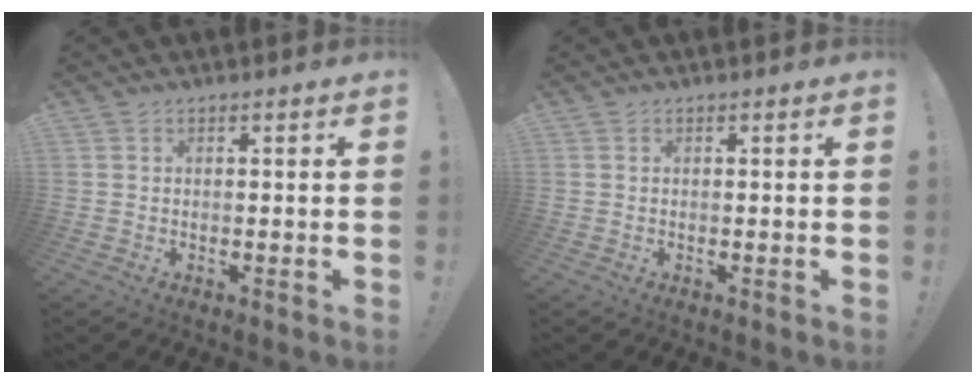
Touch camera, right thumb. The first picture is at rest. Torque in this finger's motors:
{"motor_torque": [-0.23, 0.00, -0.18, 0.08, -0.02]}